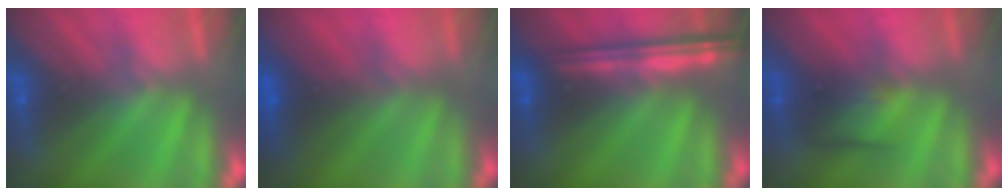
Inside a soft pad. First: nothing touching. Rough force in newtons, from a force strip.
{"total": 6.8}
{"total": 9.0}
{"total": 2.4}